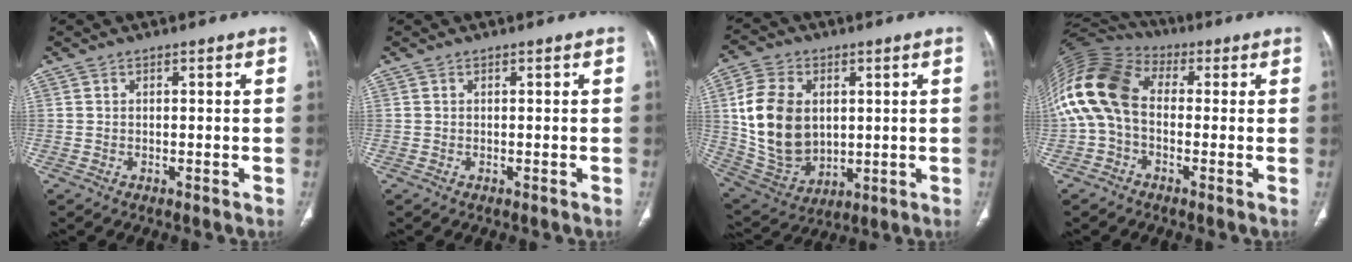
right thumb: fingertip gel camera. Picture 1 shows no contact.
{"total": 0.0}
{"total": 17.0, "force": [2.6, 12.2, 11.6], "torque": [-0.201, -0.010, 0.067]}
{"total": 15.5, "force": [0.1, 10.5, 11.3], "torque": [-0.238, 0.039, -0.009]}